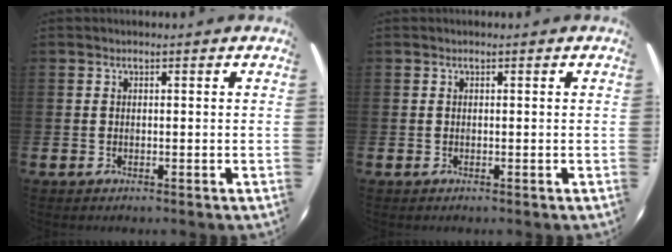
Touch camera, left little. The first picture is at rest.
{"total": 0.0}